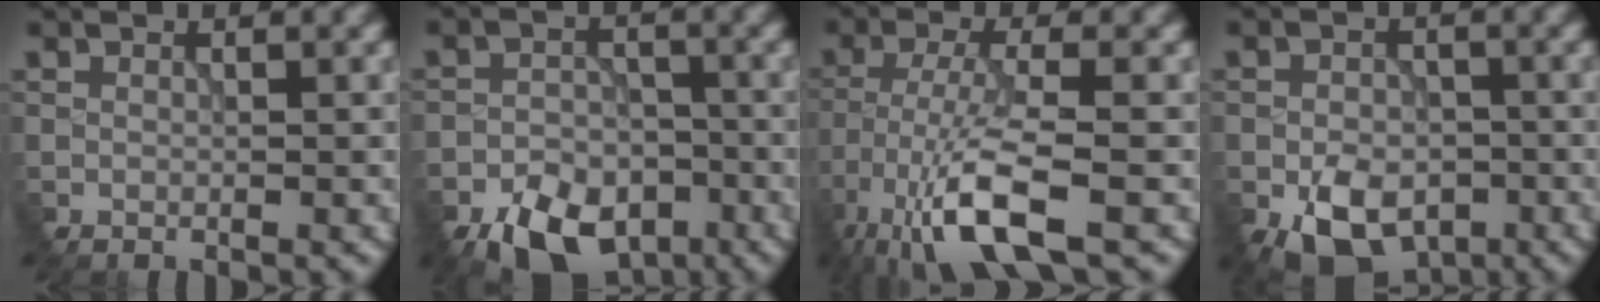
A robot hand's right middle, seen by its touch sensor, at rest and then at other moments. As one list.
[{"total": 7.5, "force": [-5.3, 4.1, 3.4], "torque": [-0.051, -0.016, -0.086]}, {"total": 8.2, "force": [-5.2, 1.6, 6.2], "torque": [-0.122, -0.005, -0.102]}, {"total": 7.3, "force": [-3.6, 4.8, 4.1], "torque": [-0.078, -0.027, -0.056]}]